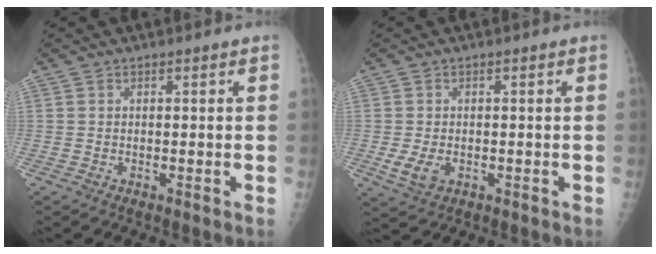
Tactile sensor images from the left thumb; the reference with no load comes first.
{"total": 3.9, "force": [-1.0, 2.6, 2.8], "torque": [-0.057, -0.006, -0.012]}